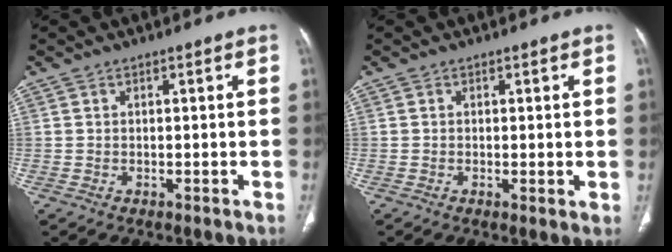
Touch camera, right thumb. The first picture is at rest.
{"total": 1.4, "force": [0.0, 0.4, 1.3], "torque": [-0.025, -0.007, -0.002]}